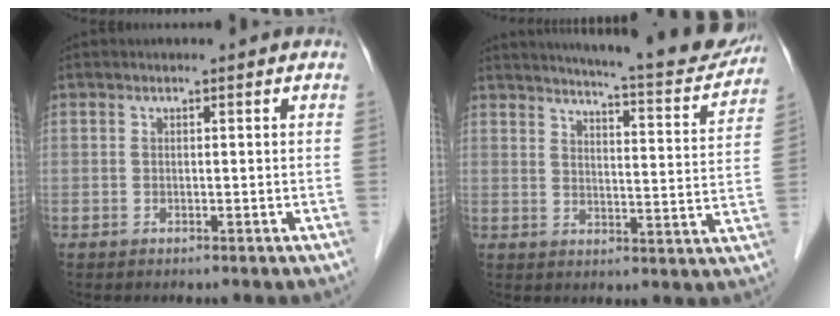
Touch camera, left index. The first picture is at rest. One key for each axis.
{"total": 17.1, "fx": 15.8, "fy": 1.6, "fz": 6.5, "tx": -0.092, "ty": -0.042, "tz": 0.192}